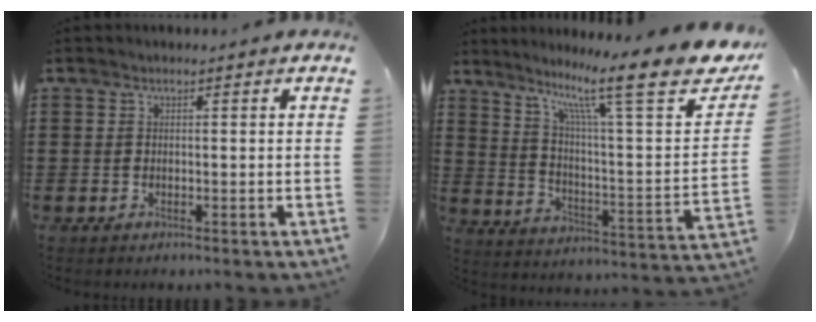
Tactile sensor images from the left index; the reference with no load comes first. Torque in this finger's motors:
{"motor_torque": [1.89, -0.25, 0.64, 0.21]}